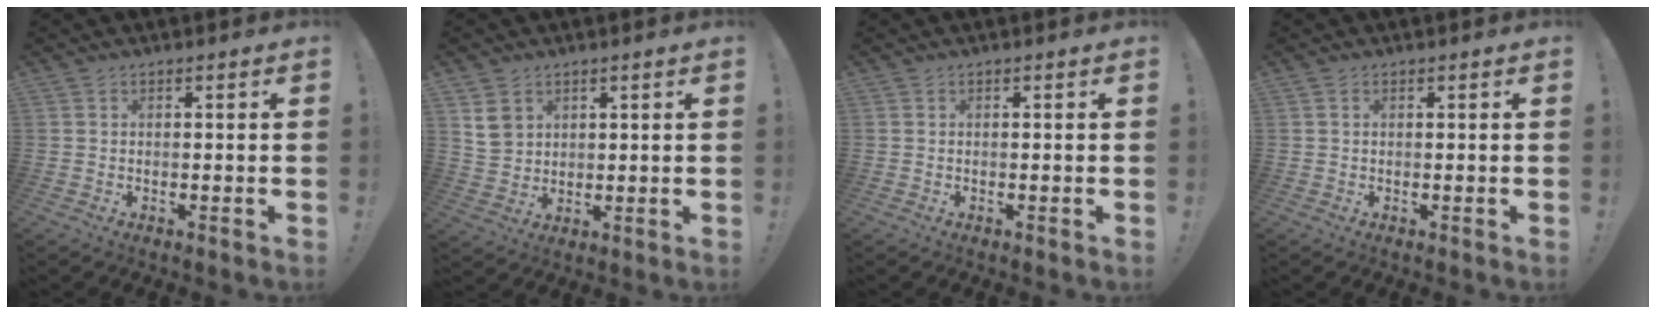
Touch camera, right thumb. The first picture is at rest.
{"total": 6.5, "force": [3.7, 5.0, 1.9], "torque": [-0.020, -0.015, 0.072]}
{"total": 0.0}
{"total": 0.6, "force": [0.3, 0.3, 0.4], "torque": [-0.008, 0.000, 0.005]}